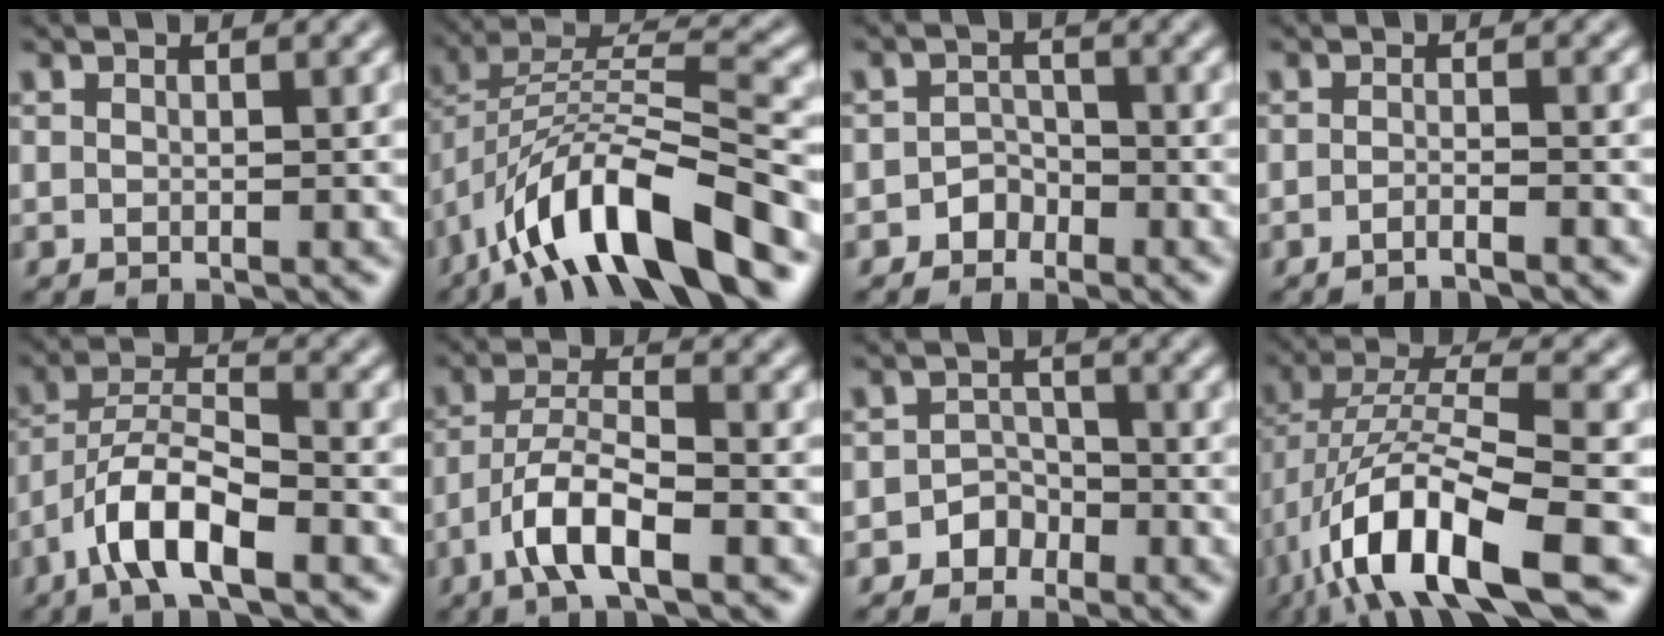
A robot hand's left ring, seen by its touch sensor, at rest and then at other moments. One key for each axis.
{"total": 12.4, "fx": -7.5, "fy": 3.5, "fz": 9.2, "tx": -0.159, "ty": 0.013, "tz": -0.141}
{"total": 1.7, "fx": -1.1, "fy": 1.3, "fz": 0.2, "tx": 0.008, "ty": 0.009, "tz": -0.020}
{"total": 1.4, "fx": -1.1, "fy": 0.2, "fz": 0.9, "tx": -0.009, "ty": -0.001, "tz": -0.027}
{"total": 6.4, "fx": -3.6, "fy": 1.9, "fz": 4.9, "tx": -0.087, "ty": 0.011, "tz": -0.071}
{"total": 5.3, "fx": -2.9, "fy": 1.4, "fz": 4.2, "tx": -0.079, "ty": 0.005, "tz": -0.060}
{"total": 2.0, "fx": -1.2, "fy": 1.5, "fz": 0.2, "tx": 0.013, "ty": 0.010, "tz": -0.025}
{"total": 11.9, "fx": -5.6, "fy": 3.7, "fz": 9.9, "tx": -0.186, "ty": 0.004, "tz": -0.102}